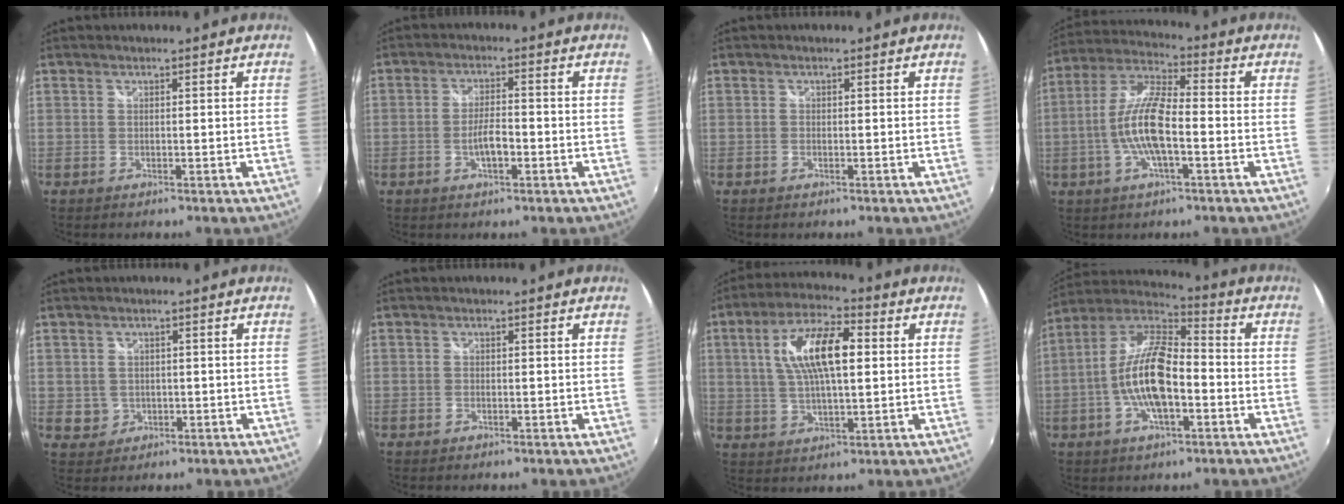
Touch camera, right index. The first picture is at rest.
{"total": 4.2, "force": [-1.7, 1.3, 3.6], "torque": [-0.070, 0.001, -0.028]}
{"total": 0.5, "force": [-0.4, 0.3, 0.1], "torque": [-0.001, -0.001, -0.008]}
{"total": 11.6, "force": [-2.8, 3.1, 10.8], "torque": [-0.224, 0.003, -0.055]}
{"total": 3.1, "force": [-0.2, 3.0, 0.5], "torque": [-0.007, 0.006, 0.004]}
{"total": 0.9, "force": [-0.6, 0.6, 0.2], "torque": [-0.004, -0.001, -0.009]}
{"total": 12.6, "force": [2.4, 4.6, 11.5], "torque": [-0.216, 0.017, 0.042]}
{"total": 14.5, "force": [-3.6, 5.5, 12.9], "torque": [-0.259, 0.005, -0.072]}